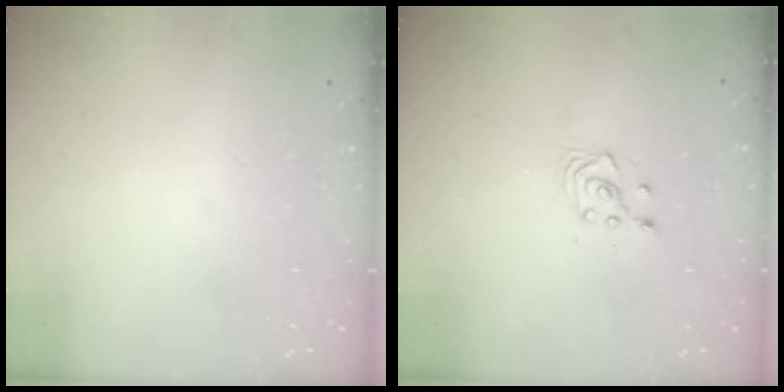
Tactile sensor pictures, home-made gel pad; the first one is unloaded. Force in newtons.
{"total": 3.5, "press": 3.2, "slide": 1.5}